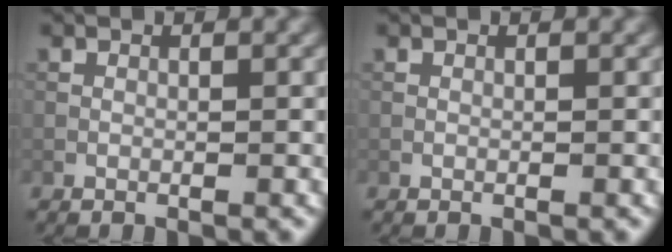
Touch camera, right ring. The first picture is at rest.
{"total": 0.0}